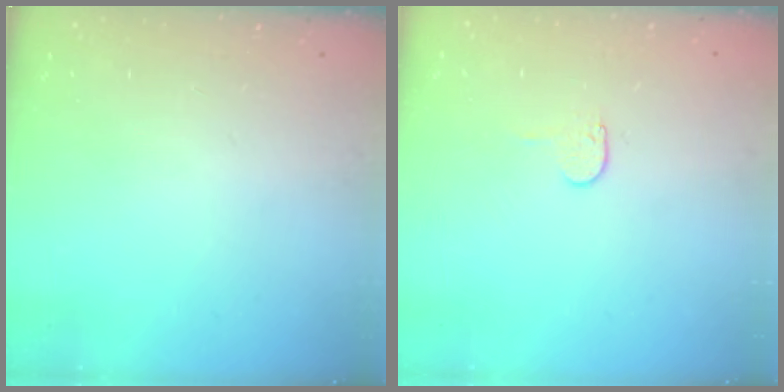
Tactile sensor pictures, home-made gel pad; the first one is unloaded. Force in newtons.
{"total": 4.0, "press": 4.0, "slide": 0.3}